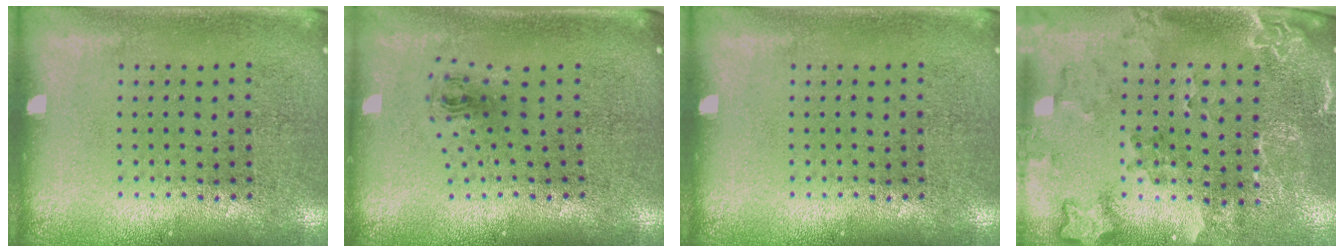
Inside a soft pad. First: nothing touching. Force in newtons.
{"total": 0.7, "press": 0.4, "slide": 0.6}
{"total": 0.0}
{"total": 2.1, "press": 2.0, "slide": 0.8}